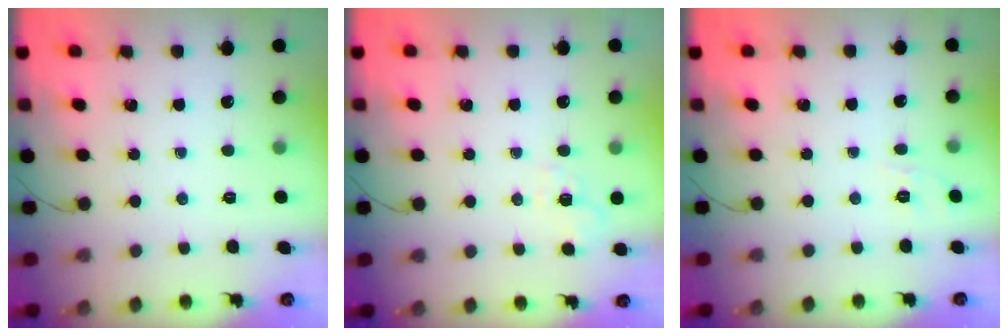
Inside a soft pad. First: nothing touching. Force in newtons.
{"total": 1.9, "press": 0.8, "slide": 1.8}
{"total": 3.5, "press": 3.1, "slide": 1.7}